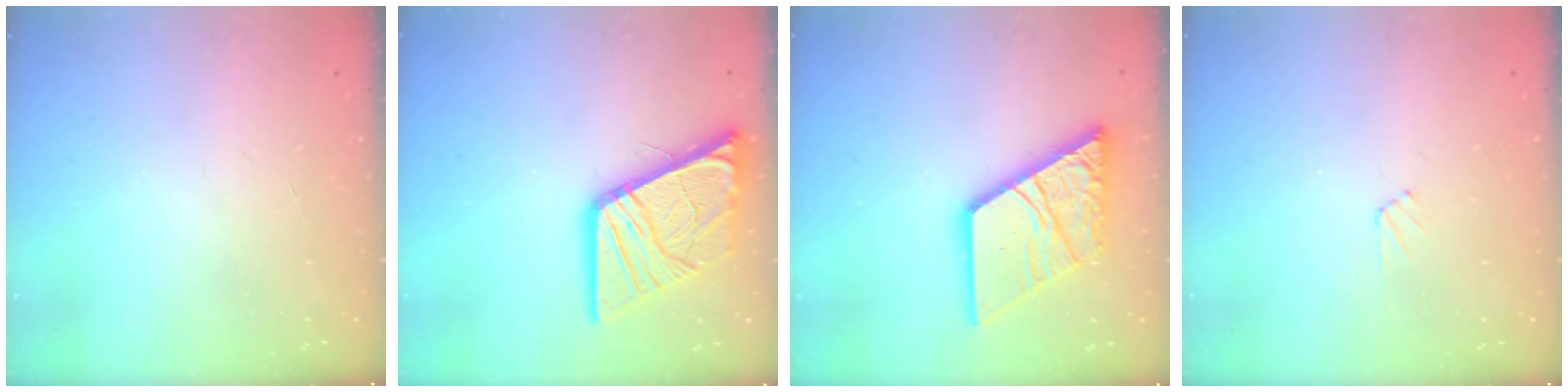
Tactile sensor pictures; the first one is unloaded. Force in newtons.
{"total": 18.1, "press": 18.0, "slide": 2.1}
{"total": 18.0, "press": 17.9, "slide": 2.1}
{"total": 4.0, "press": 4.0, "slide": 0.6}